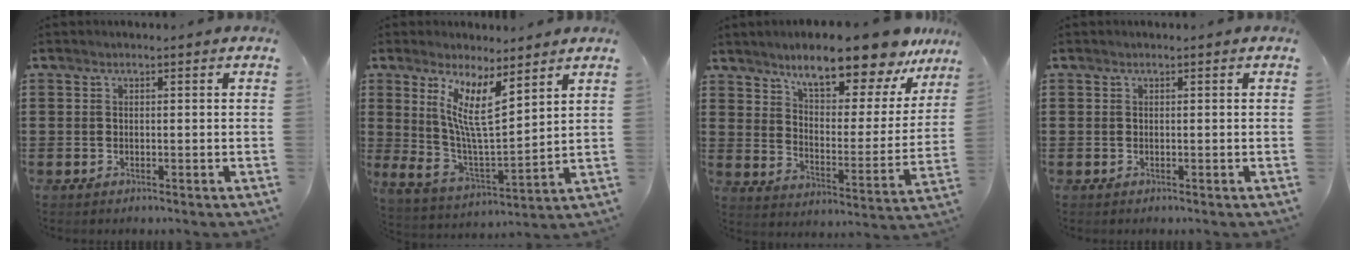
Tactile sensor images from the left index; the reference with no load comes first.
{"total": 10.2, "force": [5.2, 3.1, 8.2], "torque": [-0.171, -0.031, 0.092]}
{"total": 12.1, "force": [10.4, 1.9, 5.9], "torque": [-0.109, -0.064, 0.179]}
{"total": 0.0}